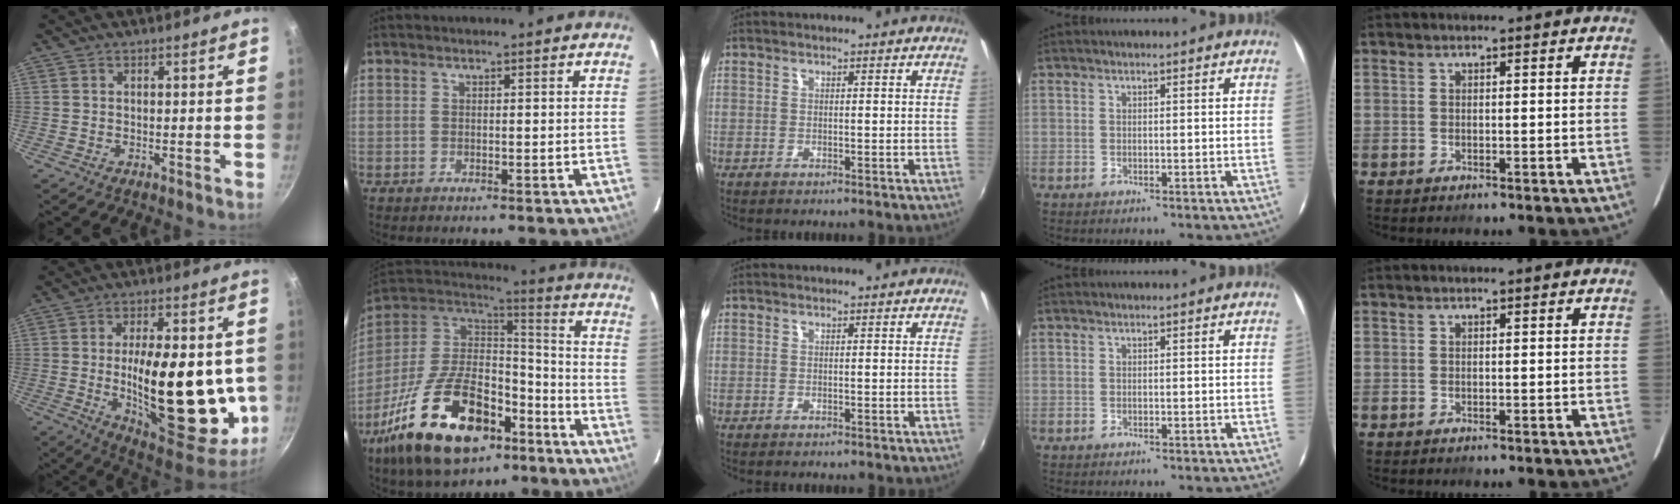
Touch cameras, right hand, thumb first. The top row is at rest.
{"thumb": {"total": 26.8, "force": [-1.9, 11.6, 24.0], "torque": [-0.323, -0.018, -0.017]}, "index": {"total": 28.2, "force": [-15.5, 14.5, 18.5], "torque": [-0.372, -0.008, -0.249]}}